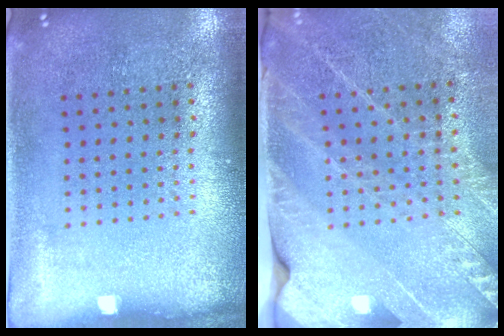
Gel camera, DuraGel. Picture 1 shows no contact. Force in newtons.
{"total": 2.7, "press": 2.6, "slide": 0.7}